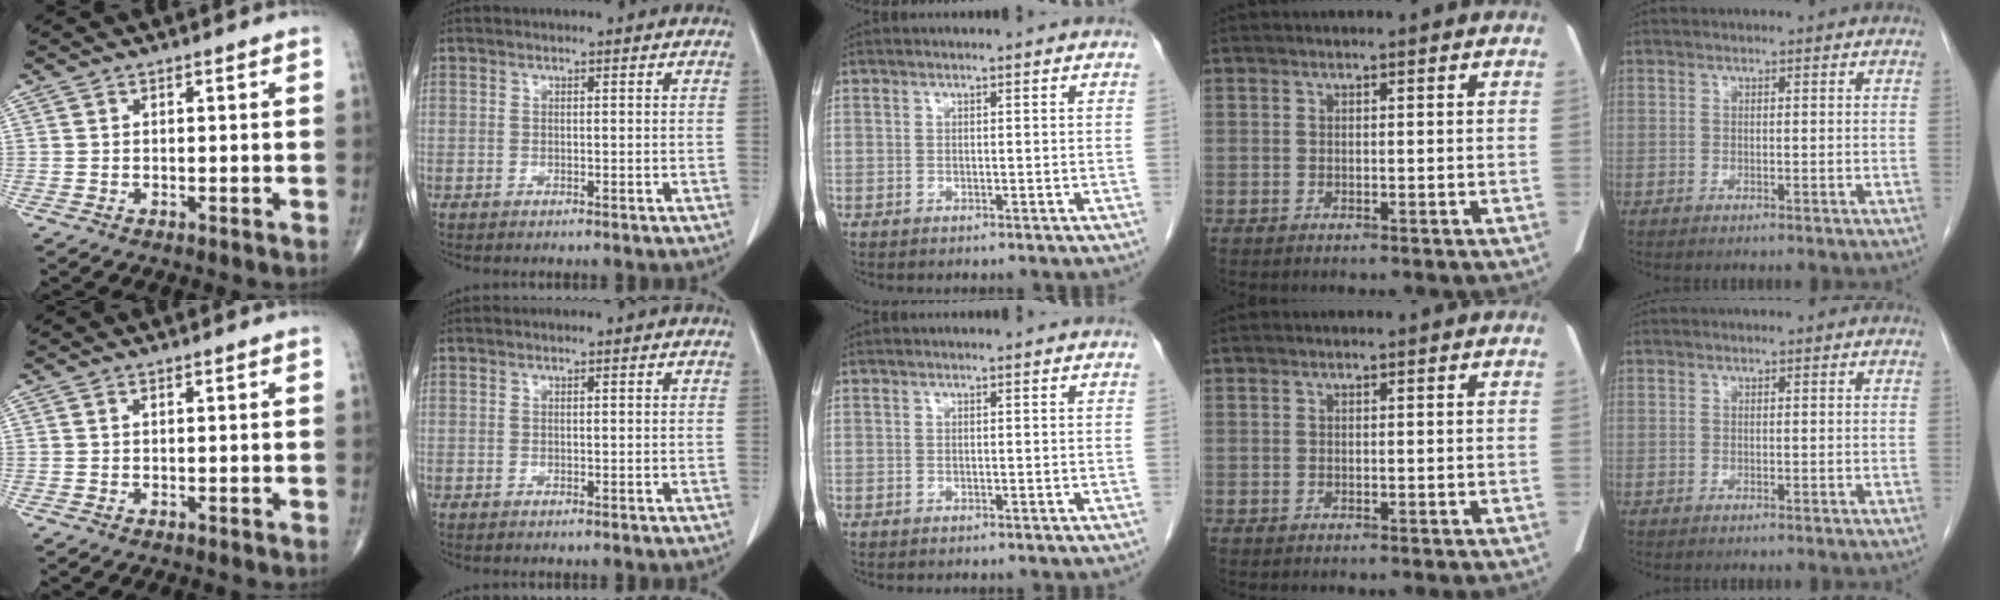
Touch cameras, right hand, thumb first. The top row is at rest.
{}